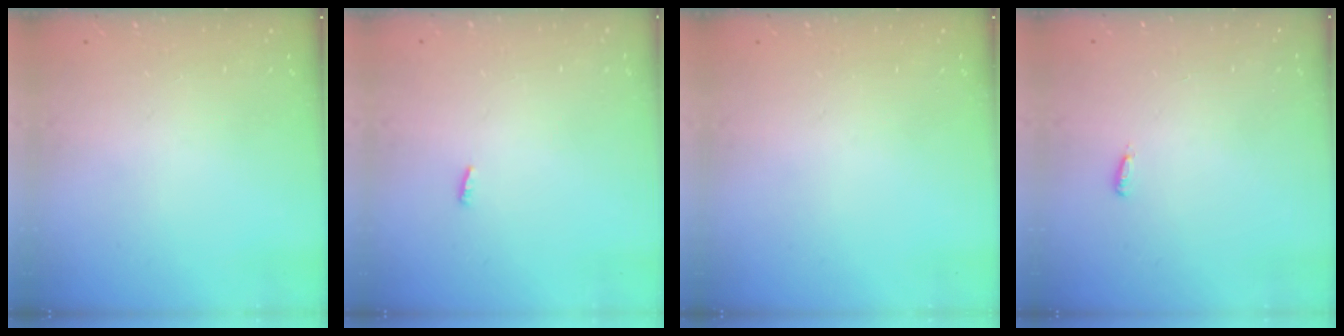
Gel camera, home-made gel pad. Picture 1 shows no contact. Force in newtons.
{"total": 2.3, "press": 2.1, "slide": 0.8}
{"total": 0.0}
{"total": 2.9, "press": 2.8, "slide": 0.9}